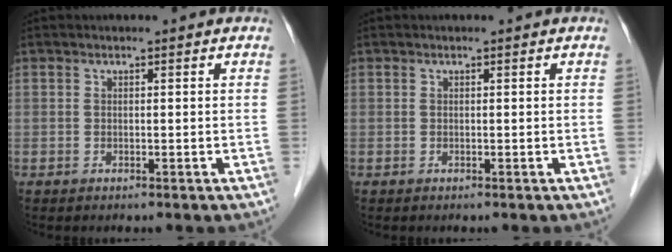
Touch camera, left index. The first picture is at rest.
{"total": 0.0}